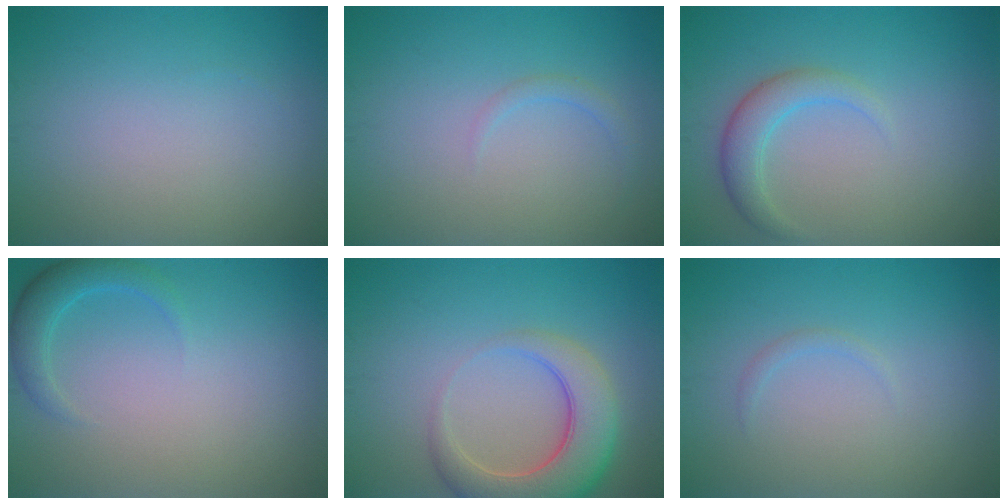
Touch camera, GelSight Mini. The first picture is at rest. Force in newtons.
{"total": 1.0, "press": 1.0, "slide": 0.1}
{"total": 2.8, "press": 2.8, "slide": 0.2}
{"total": 2.4, "press": 2.4, "slide": 0.1}
{"total": 6.8, "press": 6.8, "slide": 0.7}
{"total": 0.7, "press": 0.7, "slide": 0.1}